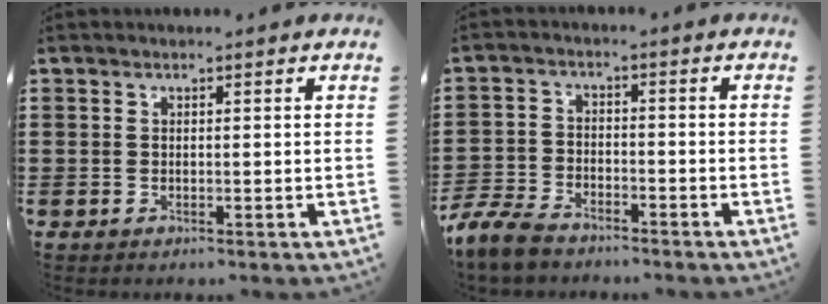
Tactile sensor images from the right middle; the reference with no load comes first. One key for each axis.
{"total": 6.4, "fx": -5.6, "fy": 2.0, "fz": 2.3, "tx": -0.073, "ty": 0.001, "tz": -0.118}